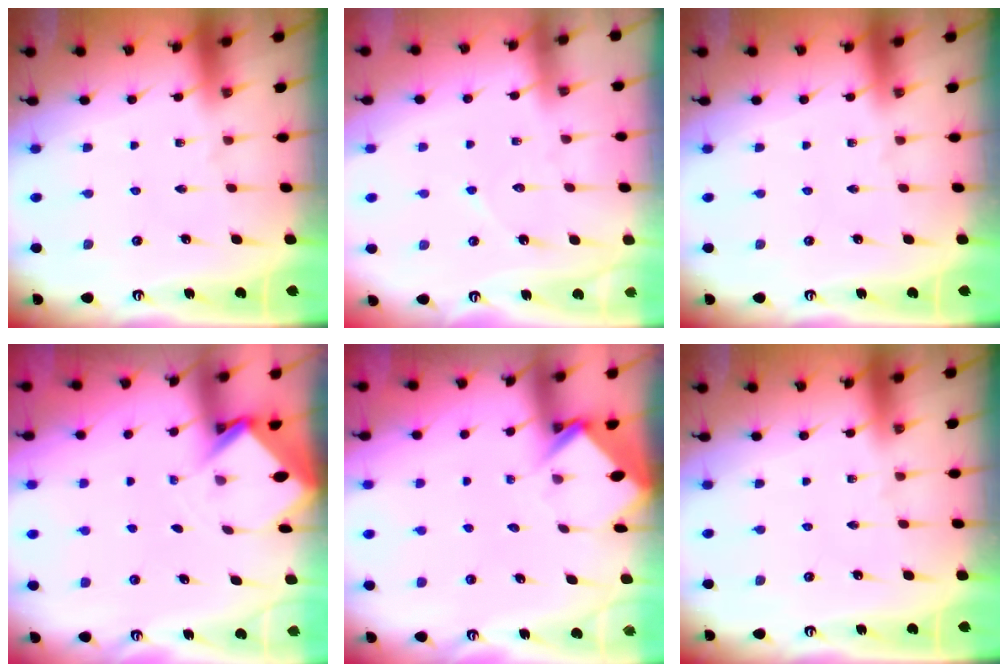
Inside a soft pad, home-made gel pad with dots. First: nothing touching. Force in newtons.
{"total": 4.7, "press": 4.6, "slide": 0.5}
{"total": 0.0}
{"total": 2.9, "press": 2.9, "slide": 0.3}
{"total": 3.9, "press": 3.9, "slide": 0.3}
{"total": 0.0}